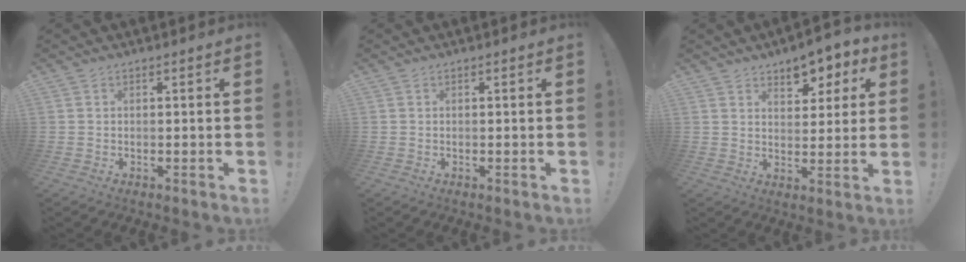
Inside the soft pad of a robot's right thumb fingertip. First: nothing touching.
{"total": 0.0}
{"total": 7.9, "force": [5.1, 4.5, 4.0], "torque": [-0.036, -0.039, 0.089]}